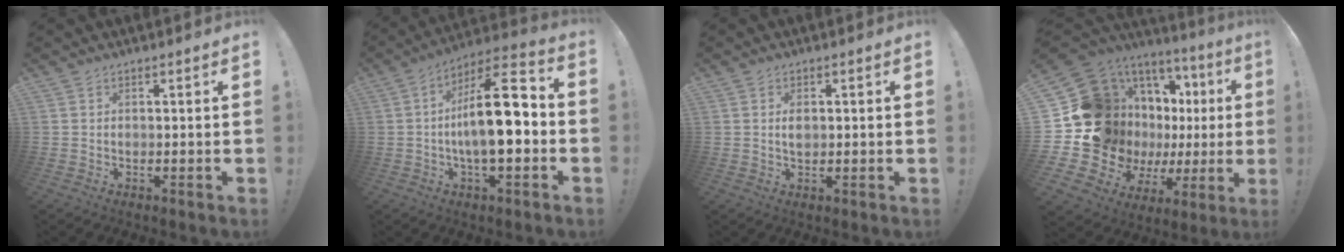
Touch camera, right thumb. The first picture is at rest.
{"total": 18.3, "force": [-1.7, 6.5, 17.0], "torque": [-0.266, 0.006, -0.033]}
{"total": 2.2, "force": [0.2, 1.3, 1.8], "torque": [-0.021, -0.003, 0.000]}
{"total": 20.6, "force": [3.2, 15.8, 12.9], "torque": [-0.219, -0.072, 0.131]}